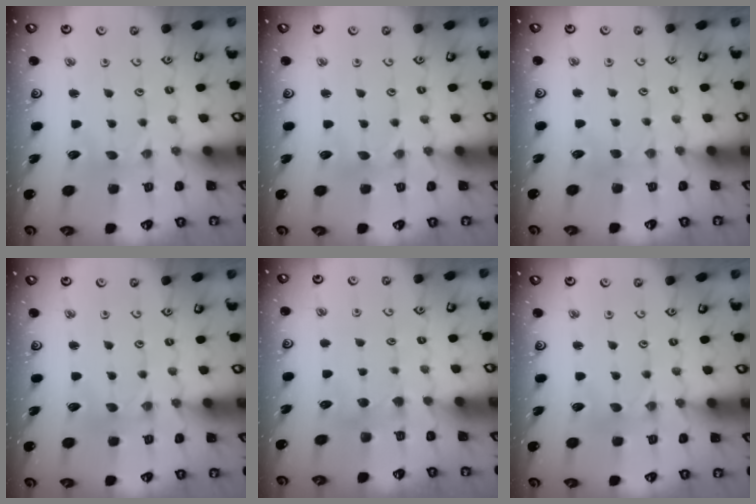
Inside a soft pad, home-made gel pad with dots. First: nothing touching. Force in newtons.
{"total": 0.0}
{"total": 2.3, "press": 2.3, "slide": 0.3}
{"total": 0.0}
{"total": 3.8, "press": 3.7, "slide": 0.7}
{"total": 0.0}